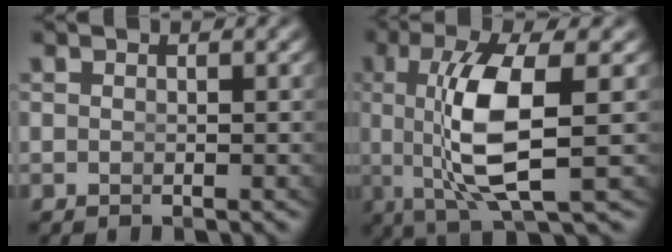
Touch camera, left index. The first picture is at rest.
{"total": 7.6, "force": [0.2, 1.5, 7.4], "torque": [-0.150, -0.014, 0.016]}